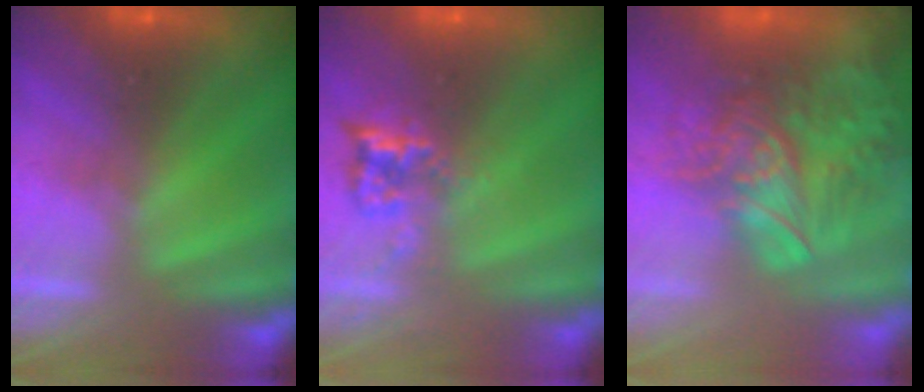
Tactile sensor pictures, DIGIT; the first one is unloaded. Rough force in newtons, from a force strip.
{"total": 2.4}
{"total": 9.2}